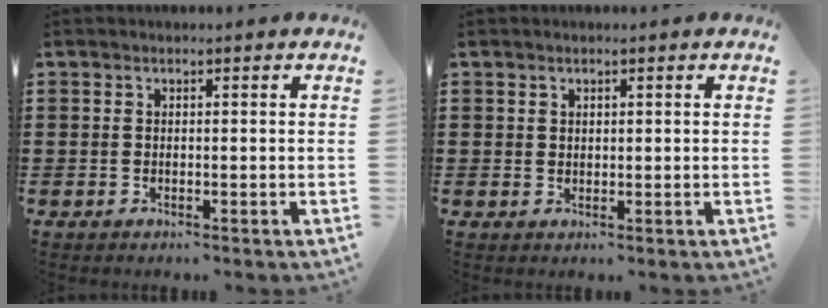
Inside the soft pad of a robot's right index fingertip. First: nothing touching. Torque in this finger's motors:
{"motor_torque": [-0.45, 0.41, -0.08, -0.01]}